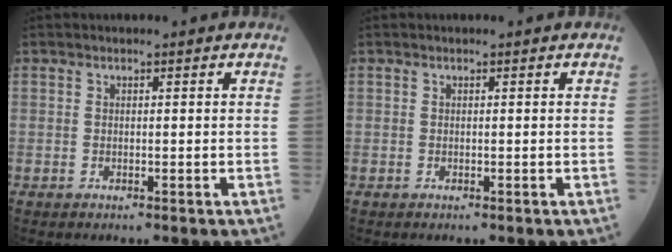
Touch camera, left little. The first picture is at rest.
{"total": 0.0}